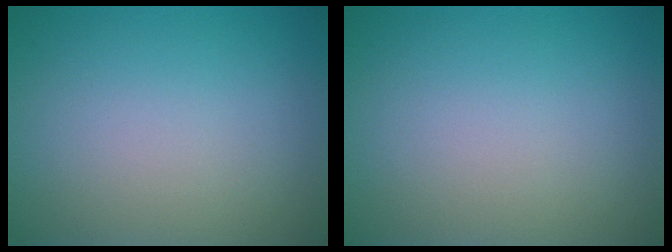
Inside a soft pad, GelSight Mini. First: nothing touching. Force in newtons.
{"total": 0.0}